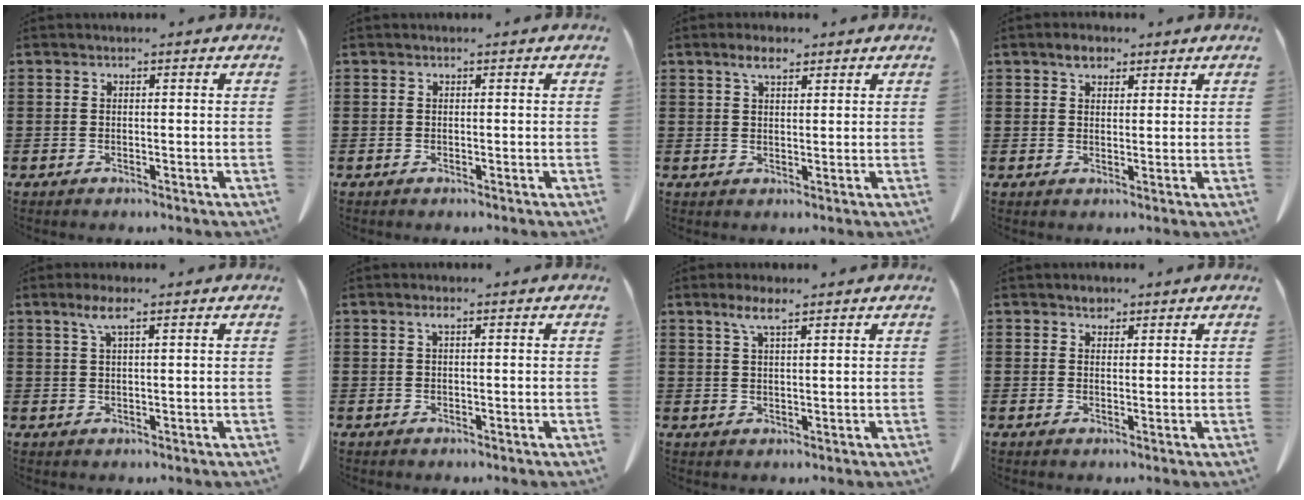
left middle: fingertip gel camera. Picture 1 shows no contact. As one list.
[{"total": 0.0}, {"total": 3.6, "force": [2.2, 0.7, 2.8], "torque": [-0.060, 0.004, 0.037]}, {"total": 2.9, "force": [2.0, 1.4, 1.4], "torque": [-0.024, 0.003, 0.036]}, {"total": 3.5, "force": [2.0, 0.6, 2.8], "torque": [-0.060, 0.005, 0.034]}, {"total": 1.1, "force": [0.4, 0.2, 1.0], "torque": [-0.021, 0.003, 0.007]}, {"total": 3.8, "force": [2.4, 0.7, 2.9], "torque": [-0.063, 0.004, 0.042]}, {"total": 1.7, "force": [1.4, 0.9, 0.4], "torque": [-0.003, -0.002, 0.025]}]